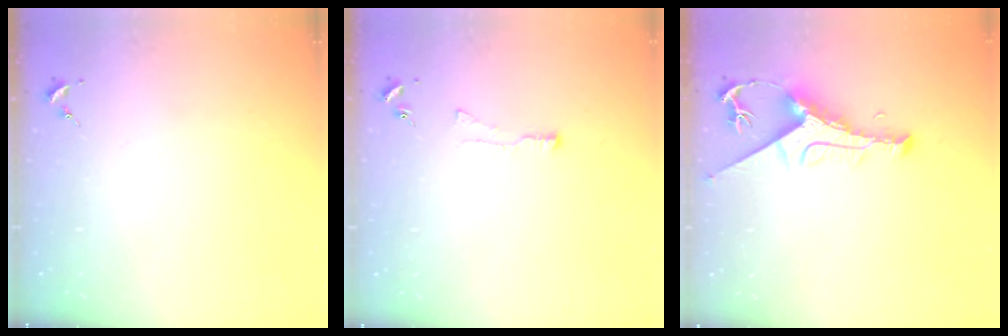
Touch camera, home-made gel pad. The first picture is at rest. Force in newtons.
{"total": 4.2, "press": 4.2, "slide": 0.5}
{"total": 9.5, "press": 9.4, "slide": 1.0}